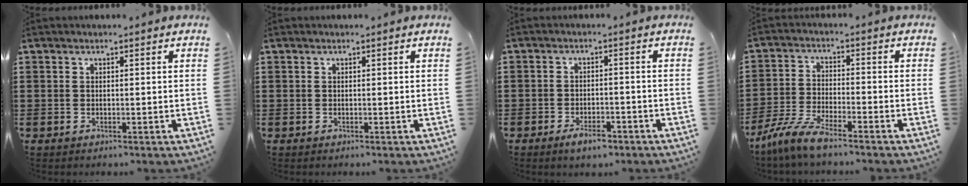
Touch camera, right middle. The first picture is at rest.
{"total": 0.0}
{"total": 3.3, "force": [-2.7, 1.4, 1.4], "torque": [-0.023, 0.009, -0.050]}
{"total": 6.3, "force": [-5.4, 0.6, 3.2], "torque": [-0.086, -0.012, -0.110]}